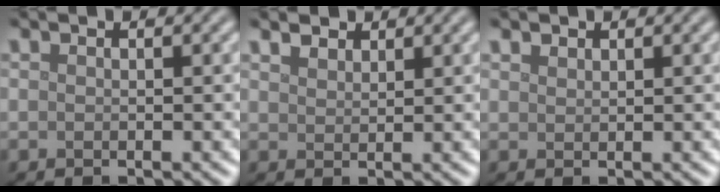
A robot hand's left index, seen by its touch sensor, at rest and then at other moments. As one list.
[{"total": 1.9, "force": [1.6, 0.8, 0.5], "torque": [-0.012, -0.004, 0.034]}, {"total": 1.0, "force": [0.8, 0.5, 0.1], "torque": [-0.004, 0.001, 0.018]}]